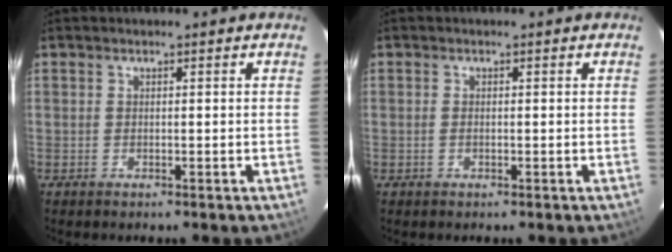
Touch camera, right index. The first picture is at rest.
{"total": 0.6, "force": [-0.2, 0.4, 0.4], "torque": [-0.010, -0.001, -0.005]}